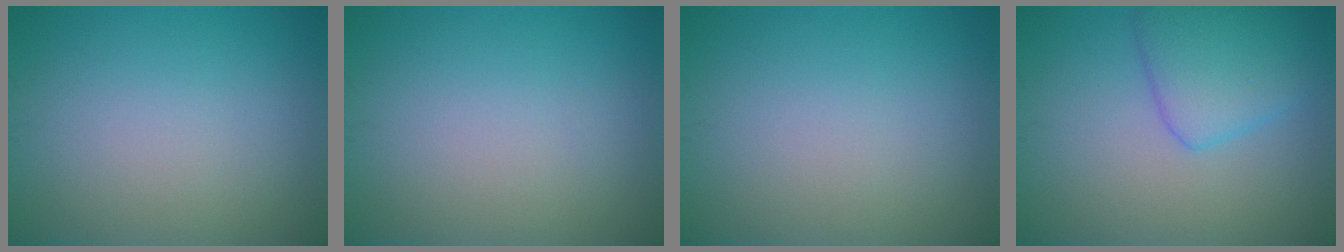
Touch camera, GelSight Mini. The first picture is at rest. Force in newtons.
{"total": 0.0}
{"total": 0.0}
{"total": 4.3, "press": 4.3, "slide": 0.3}